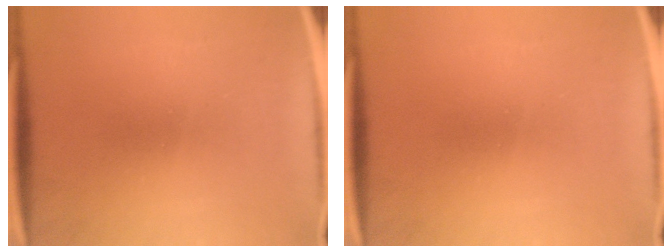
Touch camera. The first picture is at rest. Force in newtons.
{"total": 0.0}